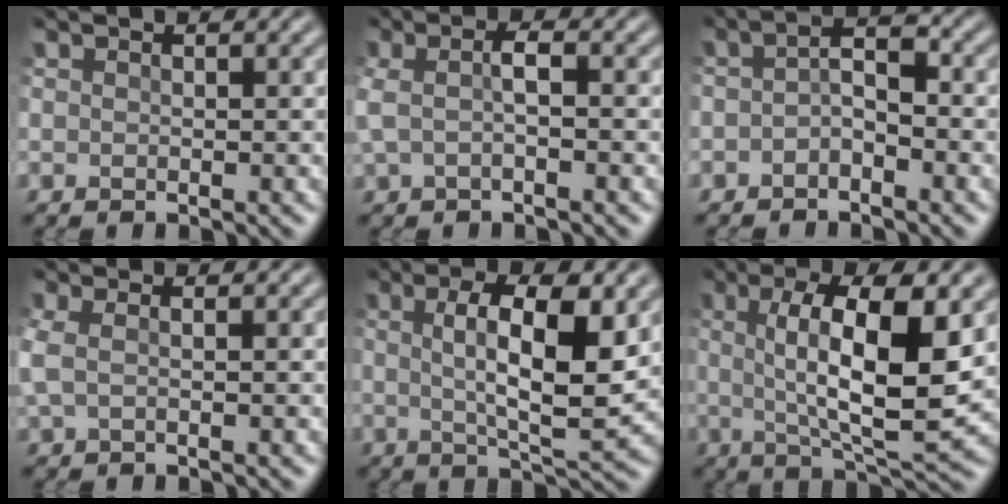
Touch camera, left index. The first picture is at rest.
{"total": 2.4, "force": [-0.5, 0.8, 2.2], "torque": [-0.052, 0.003, -0.013]}
{"total": 2.4, "force": [-1.2, 0.9, 1.8], "torque": [-0.038, 0.008, -0.031]}
{"total": 1.8, "force": [0.0, 0.8, 1.6], "torque": [-0.045, 0.004, -0.005]}
{"total": 8.1, "force": [1.2, 2.4, 7.6], "torque": [-0.121, -0.003, 0.018]}
{"total": 9.9, "force": [1.2, 2.8, 9.4], "torque": [-0.148, -0.006, 0.020]}